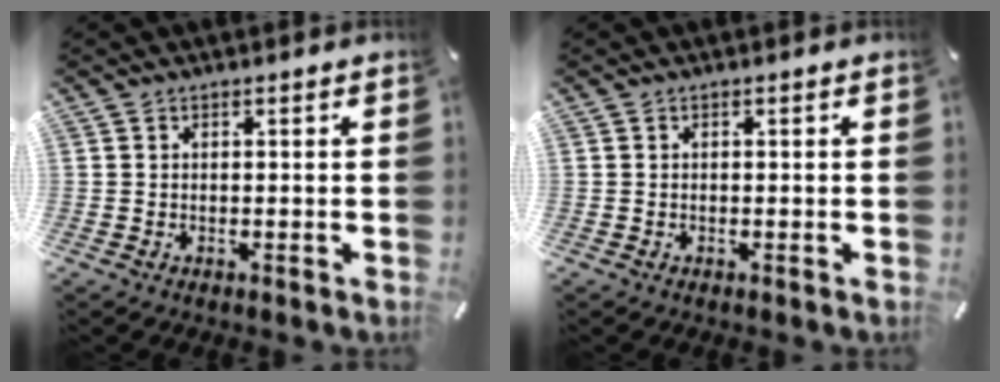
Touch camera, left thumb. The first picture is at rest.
{"total": 0.0}